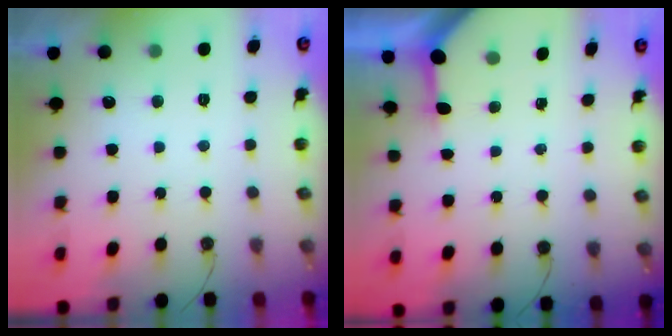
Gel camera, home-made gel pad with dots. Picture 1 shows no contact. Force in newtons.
{"total": 3.1, "press": 3.1, "slide": 0.4}